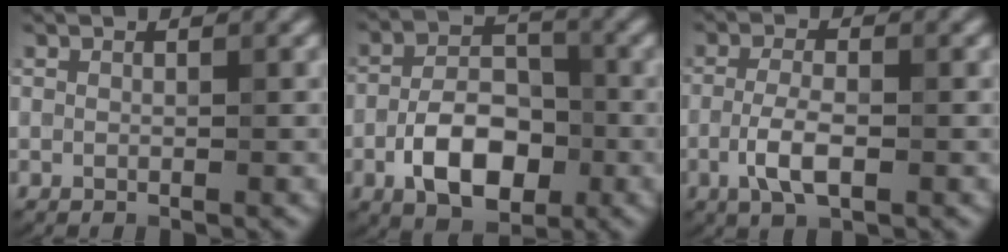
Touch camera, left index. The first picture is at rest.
{"total": 6.6, "force": [-2.3, 3.9, 4.9], "torque": [-0.080, 0.004, -0.044]}
{"total": 3.4, "force": [-1.1, 1.2, 3.0], "torque": [-0.065, 0.000, -0.026]}